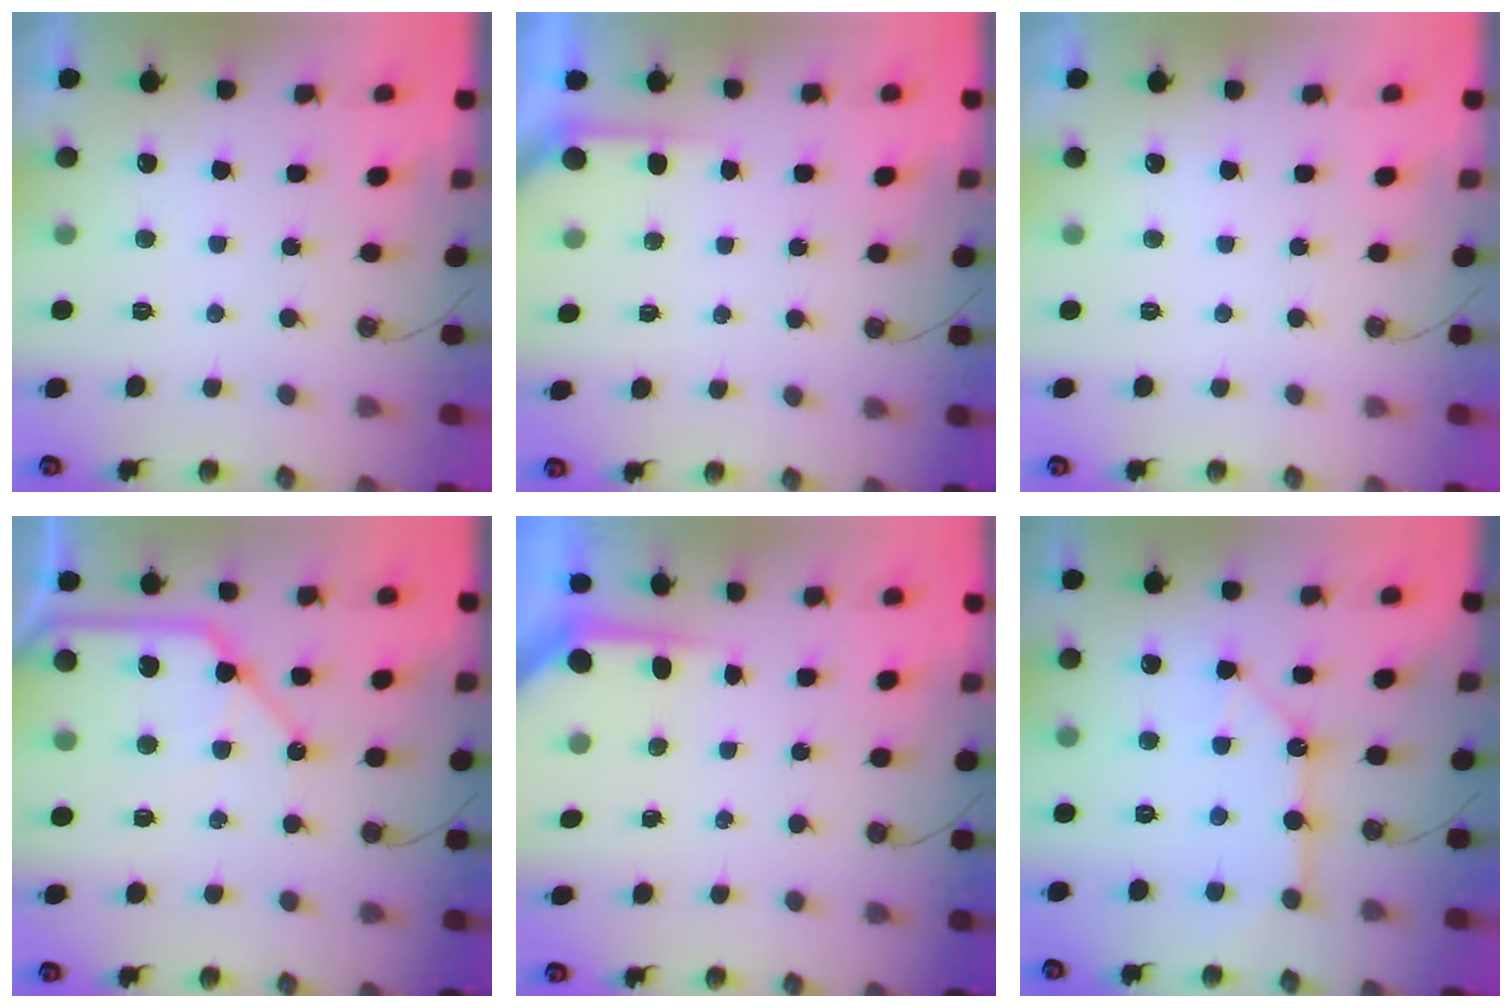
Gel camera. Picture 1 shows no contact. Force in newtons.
{"total": 2.2, "press": 2.2, "slide": 0.3}
{"total": 0.0}
{"total": 13.3, "press": 13.3, "slide": 1.5}
{"total": 3.6, "press": 3.6, "slide": 0.4}
{"total": 10.8, "press": 10.8, "slide": 0.6}